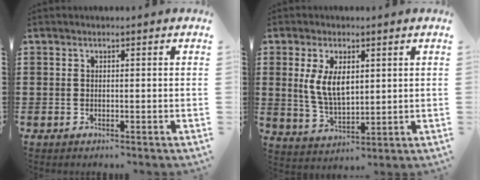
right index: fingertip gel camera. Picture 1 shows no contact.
{"total": 6.9, "force": [1.6, 3.5, 5.7], "torque": [-0.124, 0.006, 0.027]}